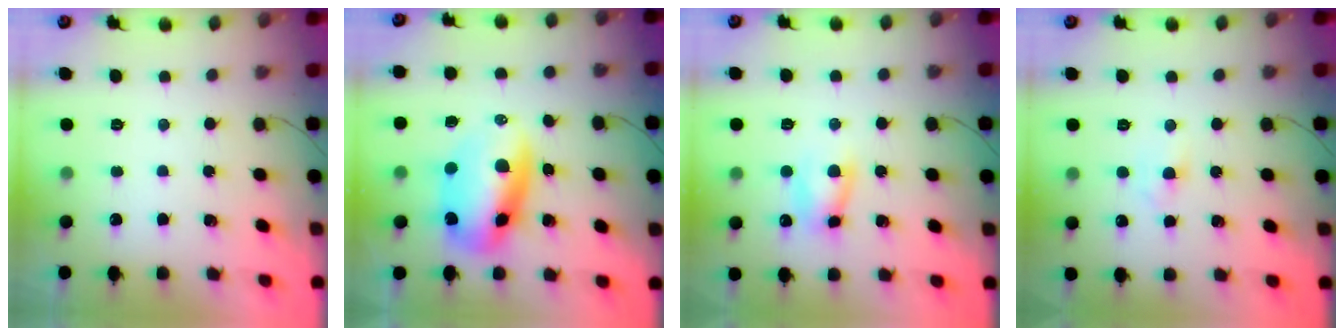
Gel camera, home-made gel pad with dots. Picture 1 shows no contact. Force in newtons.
{"total": 11.5, "press": 11.2, "slide": 2.9}
{"total": 6.7, "press": 6.7, "slide": 0.8}
{"total": 2.5, "press": 2.3, "slide": 0.9}